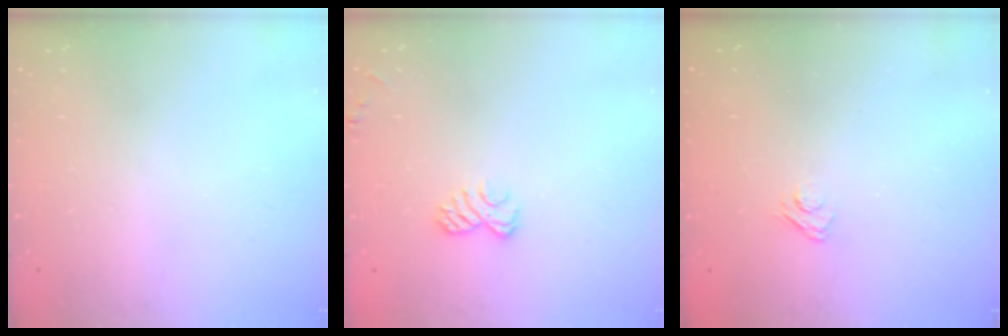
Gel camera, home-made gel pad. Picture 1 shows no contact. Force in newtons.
{"total": 6.1, "press": 5.9, "slide": 1.4}
{"total": 3.1, "press": 2.8, "slide": 1.3}